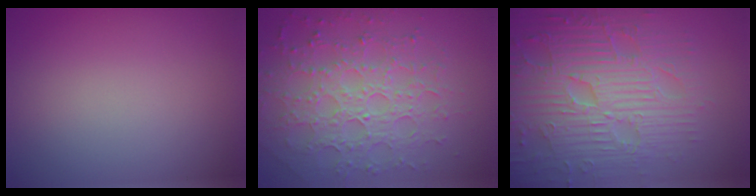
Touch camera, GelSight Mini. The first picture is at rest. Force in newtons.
{"total": 7.0, "press": 5.0, "slide": 4.9}
{"total": 9.1, "press": 6.6, "slide": 6.3}